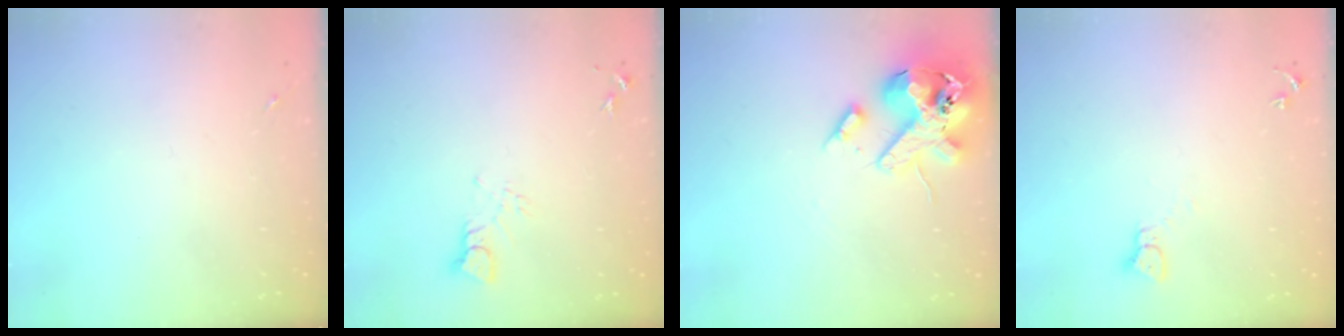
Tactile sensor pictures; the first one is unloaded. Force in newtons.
{"total": 3.1, "press": 3.1, "slide": 0.3}
{"total": 17.7, "press": 17.4, "slide": 2.9}
{"total": 2.3, "press": 2.3, "slide": 0.3}